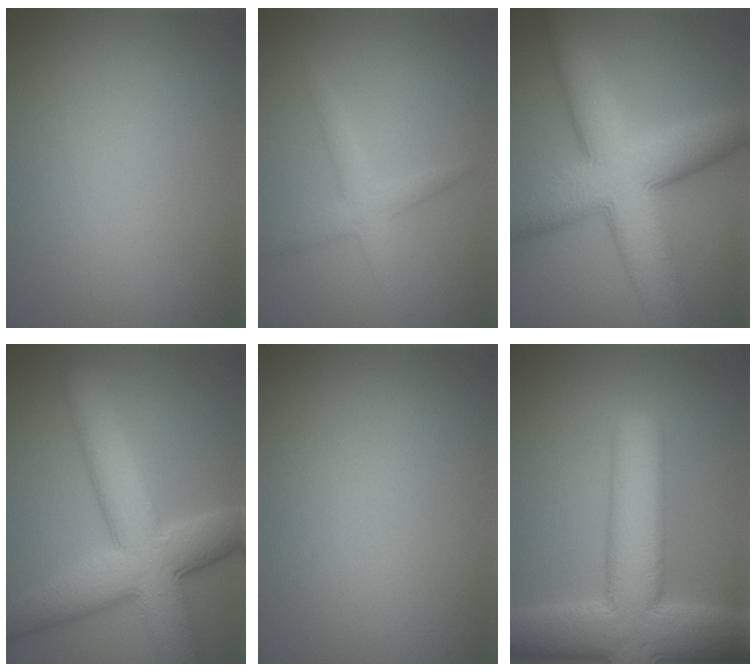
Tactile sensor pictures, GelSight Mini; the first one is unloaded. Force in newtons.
{"total": 2.2, "press": 2.2, "slide": 0.1}
{"total": 10.9, "press": 10.9, "slide": 0.1}
{"total": 9.8, "press": 9.8, "slide": 0.1}
{"total": 0.0}
{"total": 11.6, "press": 11.6, "slide": 0.6}